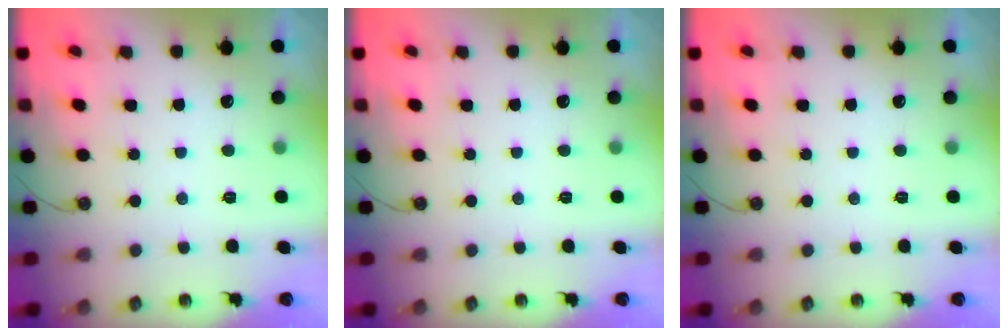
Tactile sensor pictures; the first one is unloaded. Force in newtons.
{"total": 0.0}
{"total": 0.0}